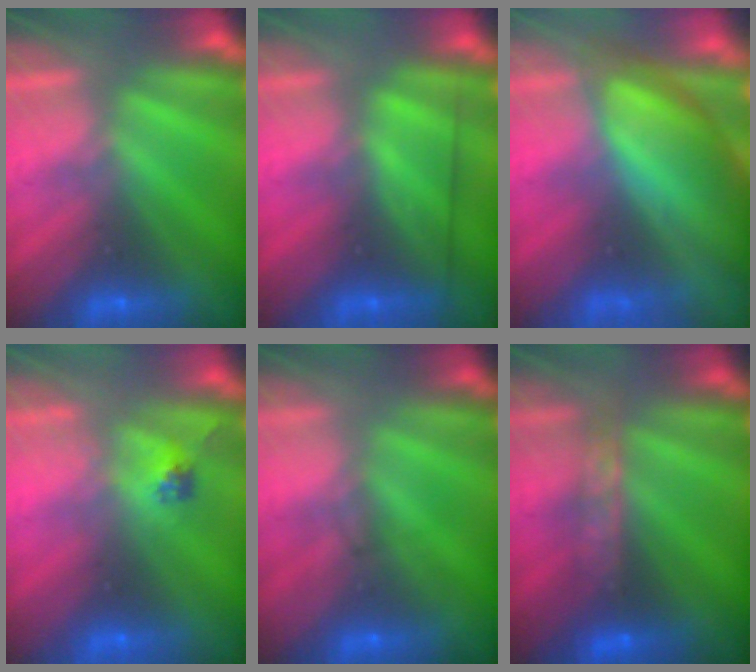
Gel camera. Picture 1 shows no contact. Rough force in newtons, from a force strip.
{"total": 2.6}
{"total": 7.8}
{"total": 2.4}
{"total": 1.6}
{"total": 6.4}